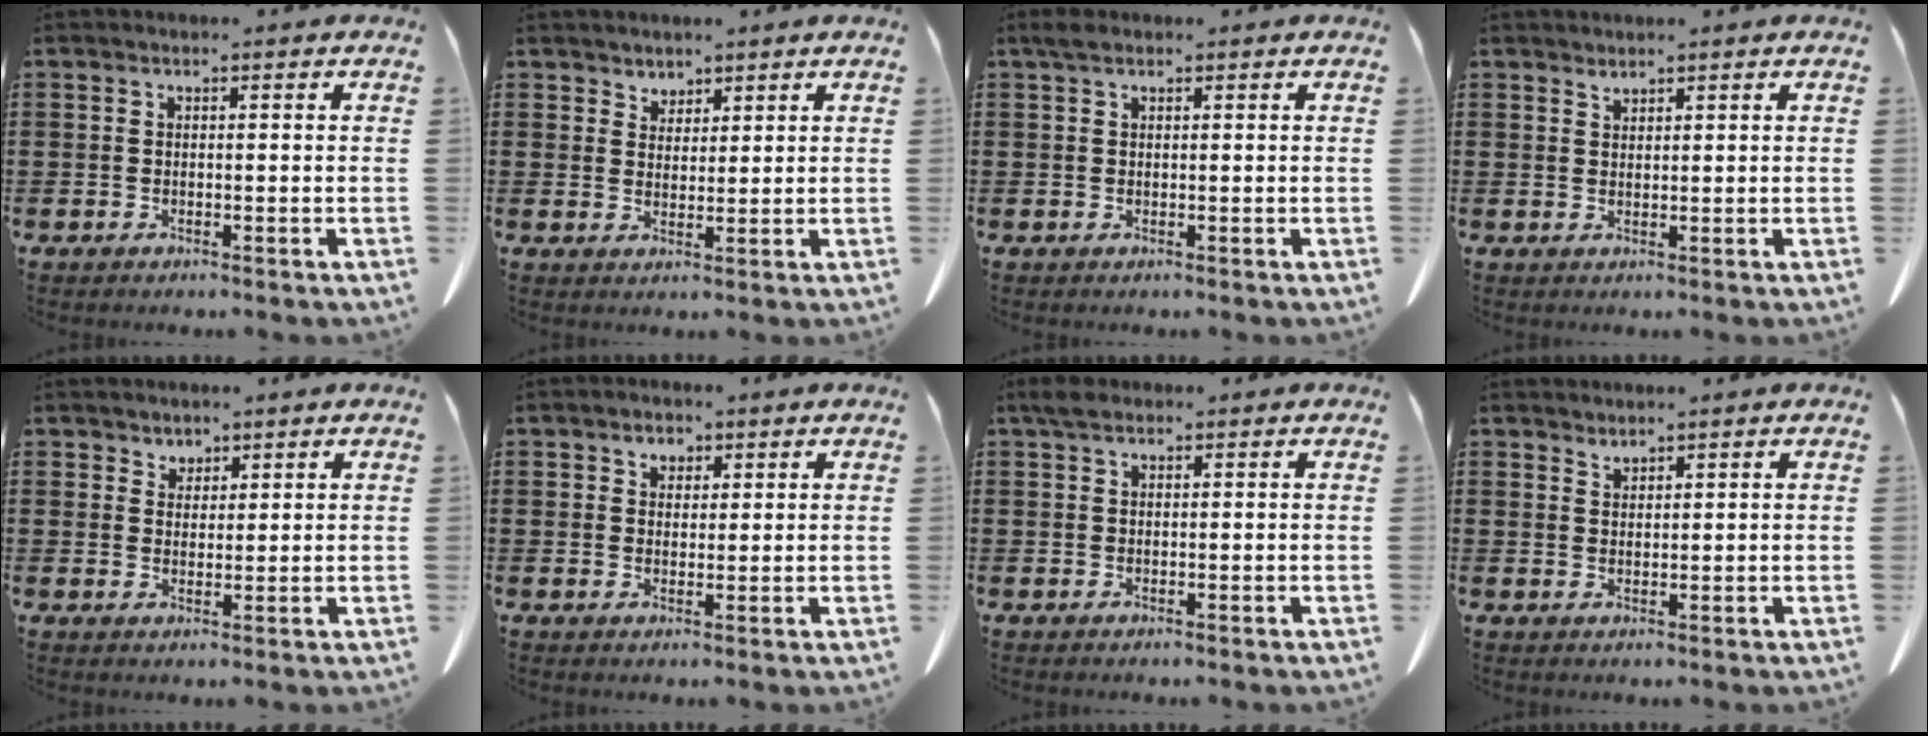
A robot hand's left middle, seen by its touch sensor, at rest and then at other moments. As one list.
[{"total": 2.5, "force": [2.2, 1.1, 0.1], "torque": [-0.009, 0.001, 0.044]}, {"total": 1.3, "force": [0.7, 0.5, 0.9], "torque": [-0.020, 0.003, 0.014]}, {"total": 1.3, "force": [1.3, 0.0, 0.1], "torque": [-0.004, -0.004, 0.027]}, {"total": 2.2, "force": [2.0, 0.8, 0.0], "torque": [-0.006, 0.001, 0.041]}, {"total": 2.0, "force": [1.4, 1.4, 0.3], "torque": [-0.014, 0.008, 0.025]}, {"total": 1.9, "force": [1.3, 0.9, 1.1], "torque": [-0.026, 0.003, 0.024]}, {"total": 1.6, "force": [1.6, 0.0, 0.0], "torque": [-0.003, -0.003, 0.033]}]